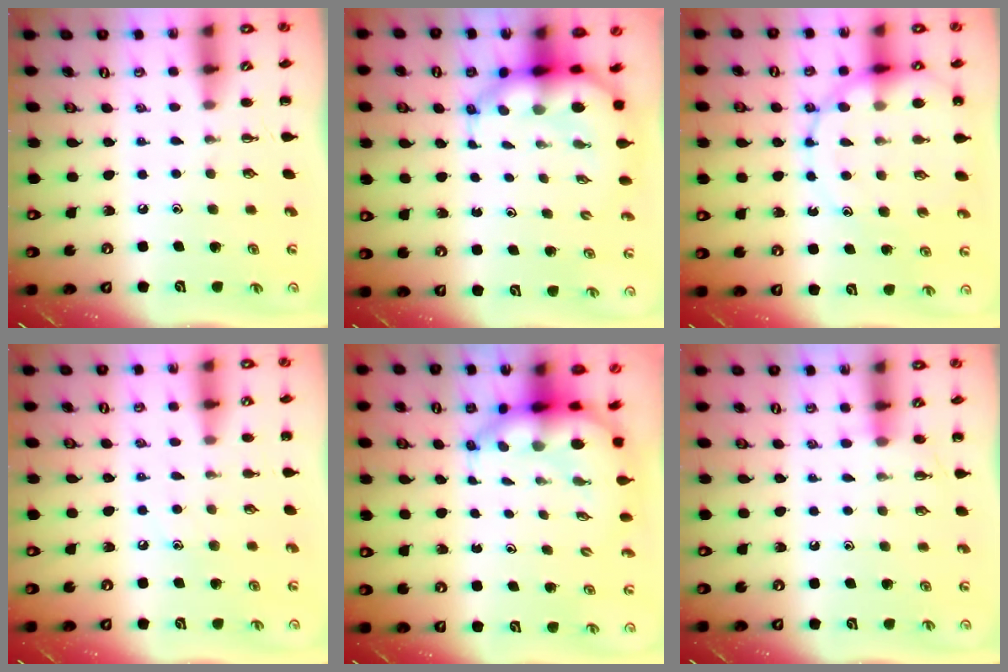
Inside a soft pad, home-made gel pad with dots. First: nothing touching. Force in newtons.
{"total": 7.4, "press": 7.1, "slide": 1.9}
{"total": 15.9, "press": 15.5, "slide": 3.7}
{"total": 7.3, "press": 7.1, "slide": 1.6}
{"total": 6.8, "press": 6.6, "slide": 1.7}
{"total": 4.5, "press": 4.3, "slide": 1.4}